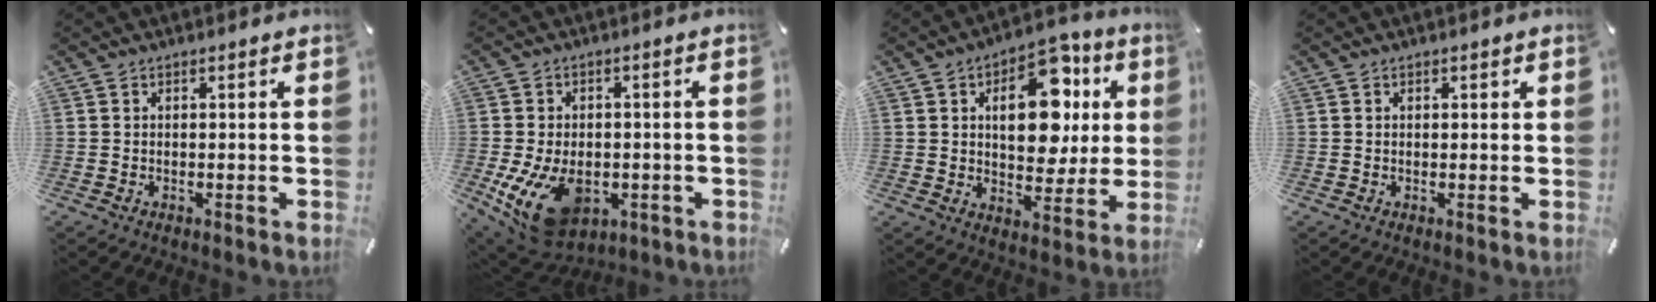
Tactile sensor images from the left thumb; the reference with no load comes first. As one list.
[{"total": 14.2, "force": [-4.2, 9.6, 9.7], "torque": [-0.186, 0.015, -0.065]}, {"total": 17.4, "force": [5.0, 10.7, 12.8], "torque": [-0.165, -0.011, 0.082]}, {"total": 0.6, "force": [0.1, 0.6, 0.3], "torque": [0.002, 0.001, 0.000]}]